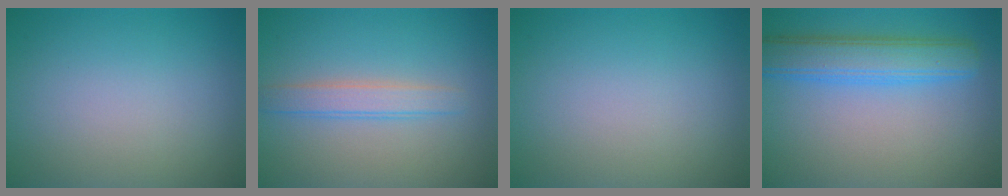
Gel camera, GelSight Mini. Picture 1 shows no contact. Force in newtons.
{"total": 2.4, "press": 2.4, "slide": 0.2}
{"total": 0.0}
{"total": 5.1, "press": 5.1, "slide": 0.2}